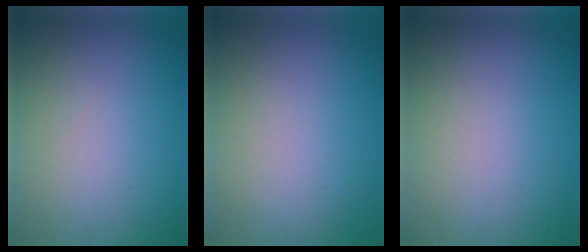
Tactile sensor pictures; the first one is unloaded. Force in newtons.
{"total": 0.0}
{"total": 0.0}